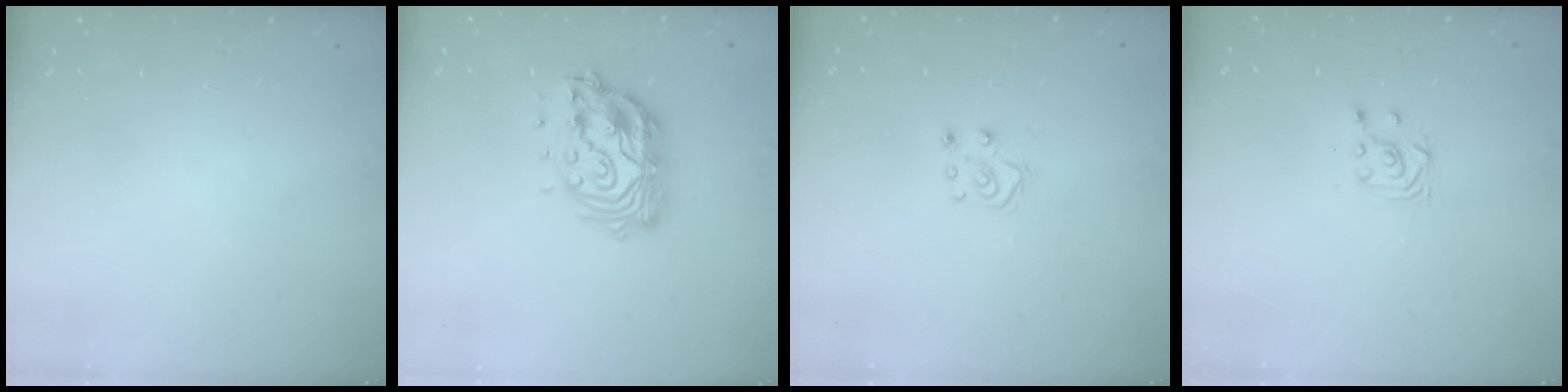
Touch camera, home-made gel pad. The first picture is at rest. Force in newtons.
{"total": 15.0, "press": 14.9, "slide": 1.3}
{"total": 6.8, "press": 6.8, "slide": 0.4}
{"total": 4.1, "press": 4.0, "slide": 1.0}